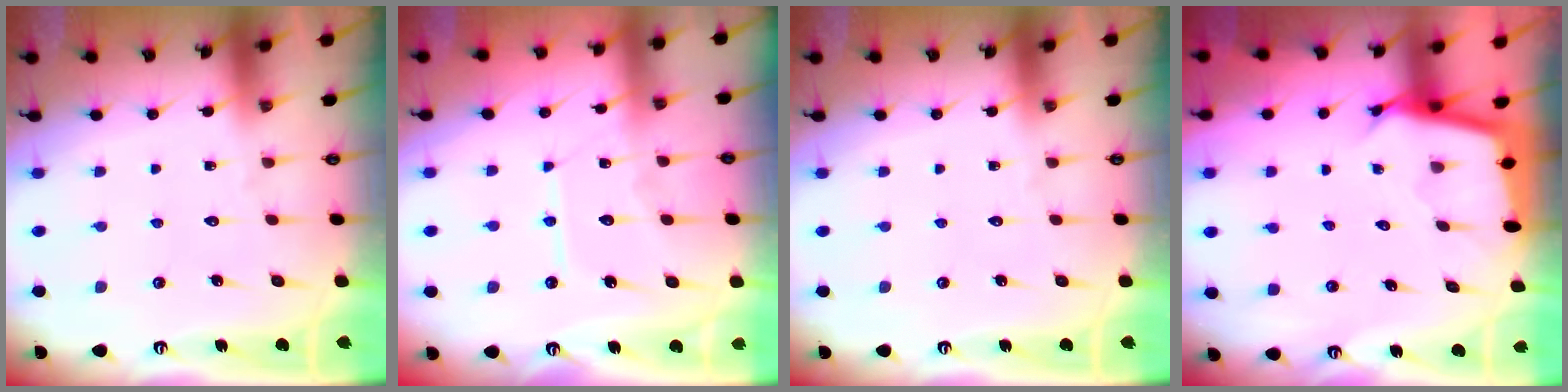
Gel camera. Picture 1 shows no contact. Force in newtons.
{"total": 9.3, "press": 9.3, "slide": 0.7}
{"total": 0.0}
{"total": 2.7, "press": 2.7, "slide": 0.1}